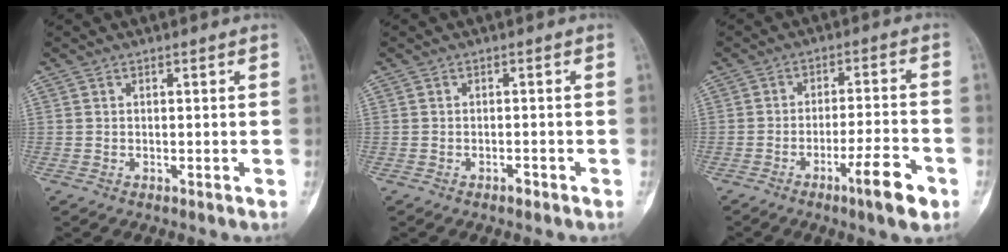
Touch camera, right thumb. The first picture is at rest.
{"total": 1.1, "force": [-0.8, 0.5, 0.6], "torque": [-0.007, 0.006, -0.013]}
{"total": 8.9, "force": [-4.7, 1.4, 7.4], "torque": [-0.117, 0.024, -0.072]}